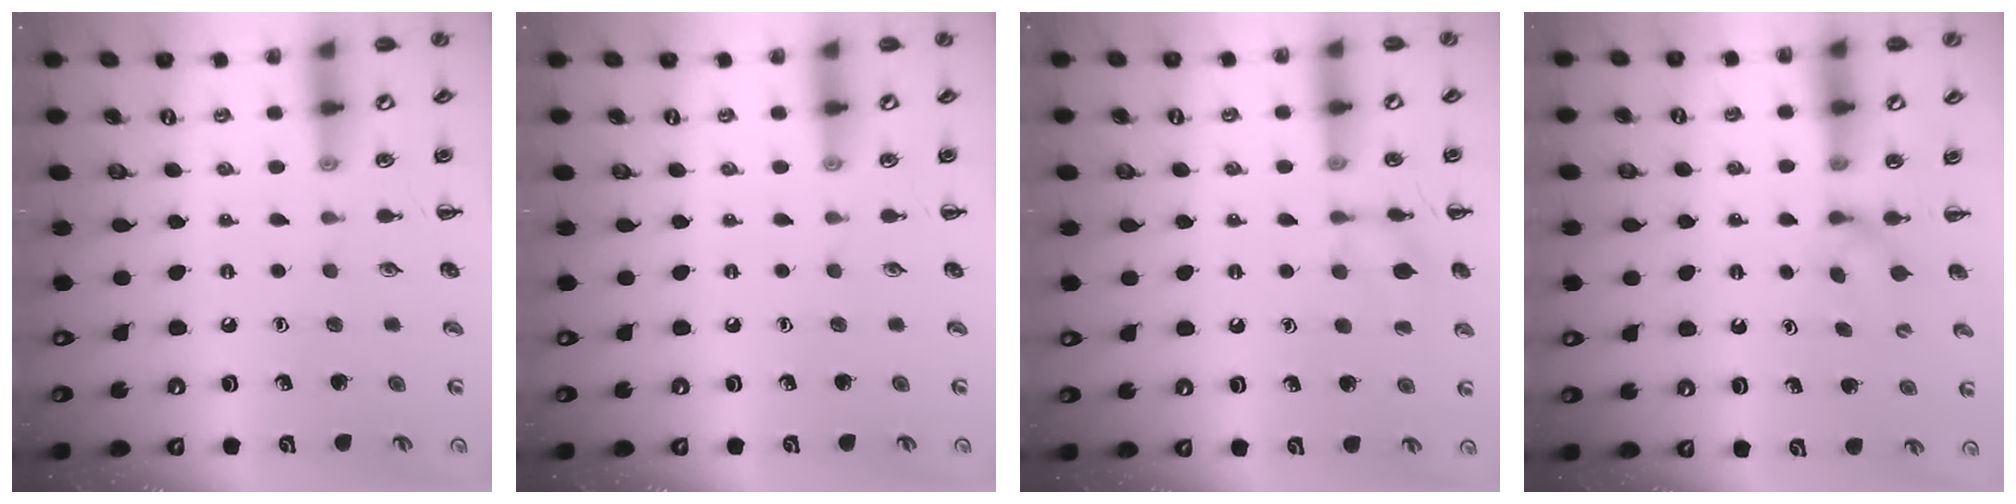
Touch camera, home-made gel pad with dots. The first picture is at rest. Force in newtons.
{"total": 0.0}
{"total": 9.2, "press": 9.2, "slide": 0.9}
{"total": 3.6, "press": 3.4, "slide": 1.1}